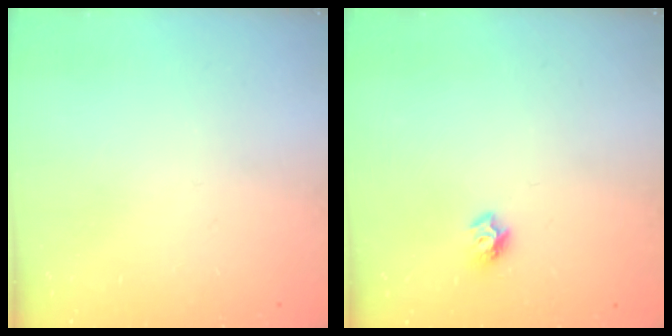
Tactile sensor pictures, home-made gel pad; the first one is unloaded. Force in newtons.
{"total": 7.0, "press": 7.0, "slide": 0.7}